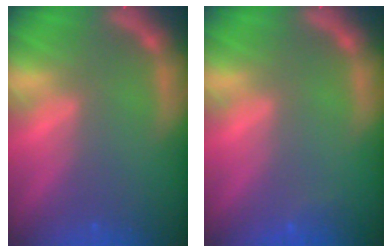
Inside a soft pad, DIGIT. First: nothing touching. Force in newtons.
{"total": 0.9}